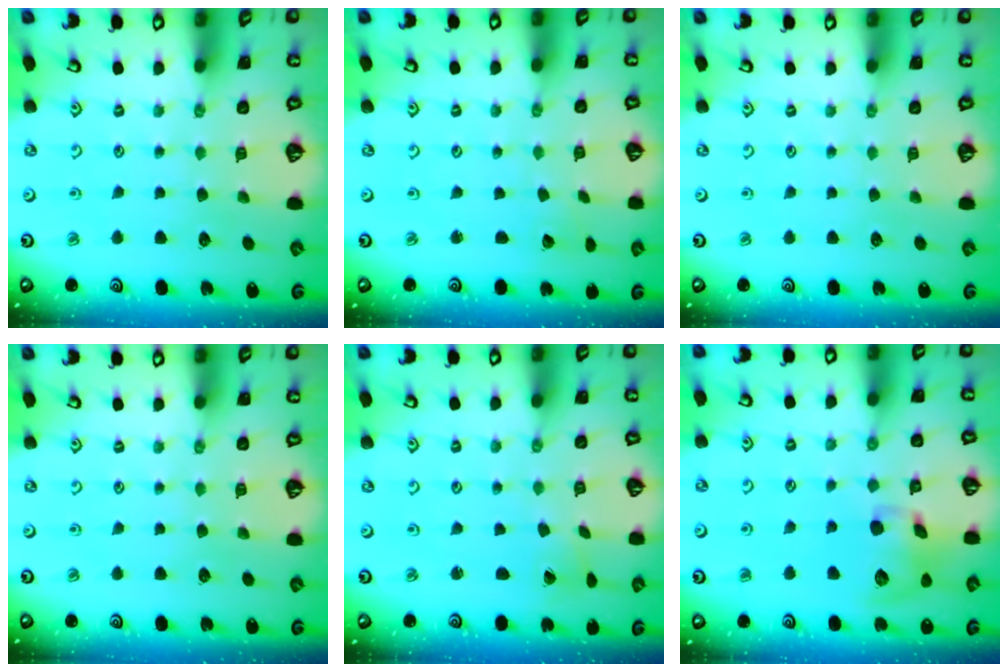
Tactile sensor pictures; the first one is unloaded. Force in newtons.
{"total": 1.8, "press": 1.8, "slide": 0.1}
{"total": 0.0}
{"total": 0.0}
{"total": 1.6, "press": 1.6, "slide": 0.3}
{"total": 12.1, "press": 12.0, "slide": 1.9}